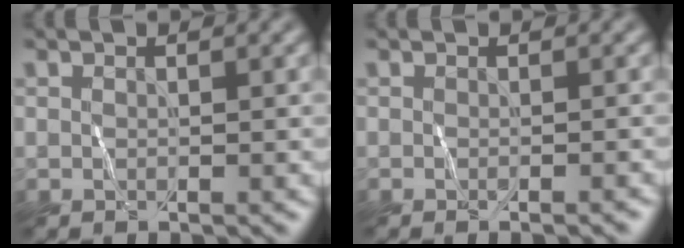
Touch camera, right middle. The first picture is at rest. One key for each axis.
{"total": 0.7, "fx": -0.6, "fy": 0.0, "fz": 0.3, "tx": -0.003, "ty": 0.000, "tz": -0.011}